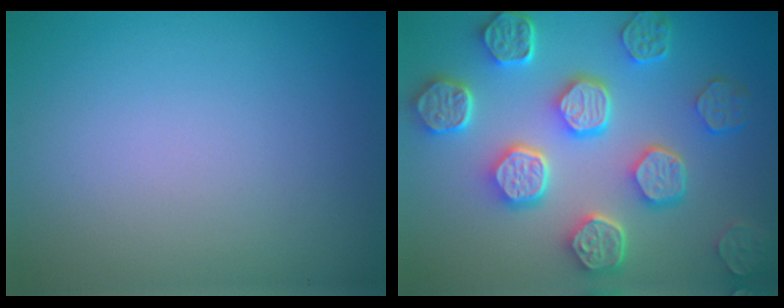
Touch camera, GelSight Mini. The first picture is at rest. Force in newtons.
{"total": 8.1, "press": 6.3, "slide": 5.1}